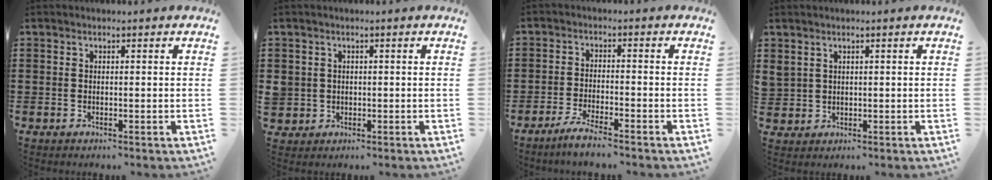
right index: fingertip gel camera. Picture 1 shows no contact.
{"total": 1.9, "force": [0.1, 1.9, 0.0], "torque": [-0.010, 0.008, -0.001]}
{"total": 3.3, "force": [-3.0, -0.1, 1.3], "torque": [-0.031, 0.000, -0.060]}
{"total": 1.8, "force": [1.3, 1.2, 0.3], "torque": [-0.012, 0.006, 0.026]}